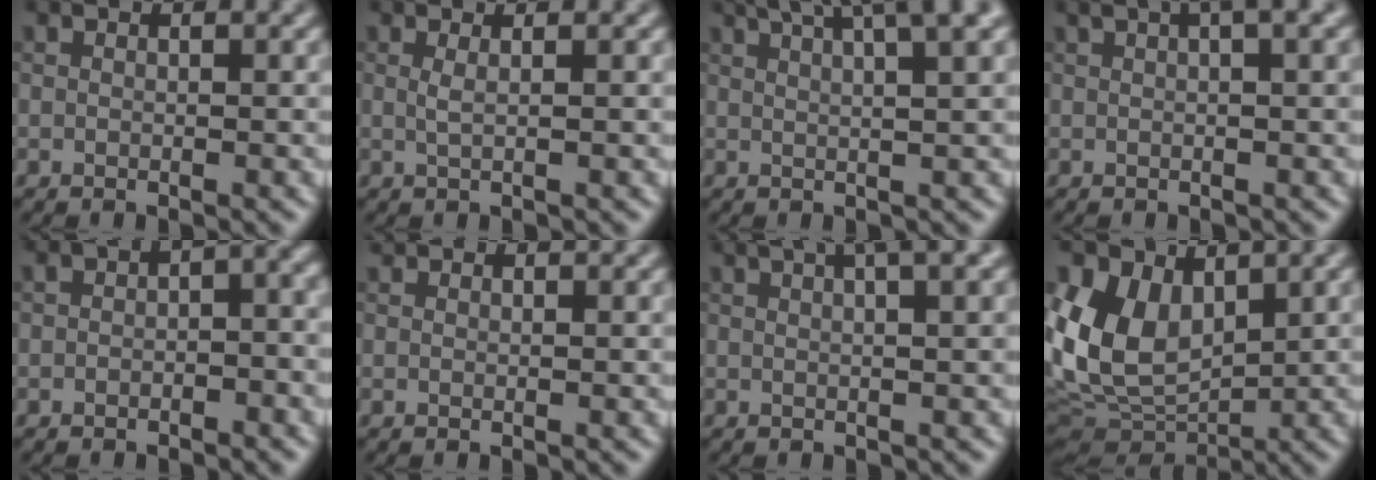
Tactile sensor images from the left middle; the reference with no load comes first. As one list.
[{"total": 1.2, "force": [0.4, 0.4, 1.0], "torque": [-0.016, -0.002, 0.003]}, {"total": 8.7, "force": [5.5, 2.4, 6.4], "torque": [-0.061, 0.043, 0.043]}, {"total": 4.5, "force": [2.5, 0.8, 3.6], "torque": [-0.049, 0.015, 0.036]}, {"total": 4.7, "force": [0.9, 2.3, 4.0], "torque": [-0.039, 0.011, 0.001]}, {"total": 1.6, "force": [1.6, 0.3, 0.3], "torque": [-0.014, 0.002, 0.022]}, {"total": 6.0, "force": [3.7, 1.4, 4.6], "torque": [-0.043, 0.022, 0.031]}, {"total": 9.0, "force": [2.8, 6.0, 6.1], "torque": [-0.142, -0.012, 0.054]}]